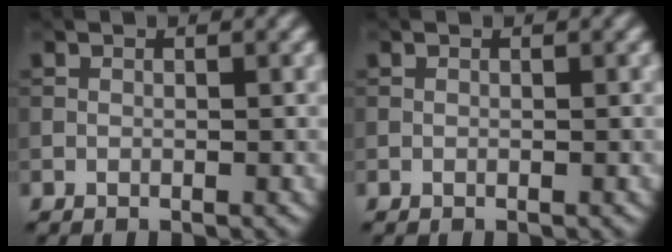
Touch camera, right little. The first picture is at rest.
{"total": 0.0}